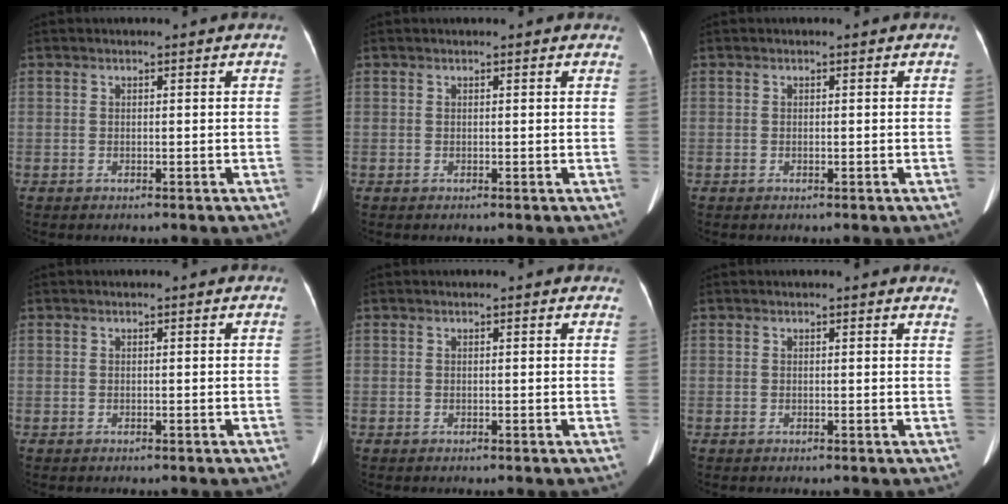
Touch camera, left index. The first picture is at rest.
{"total": 2.5, "force": [2.2, 0.8, 0.9], "torque": [-0.010, 0.008, 0.010]}
{"total": 0.0}
{"total": 0.0}
{"total": 2.5, "force": [2.1, 0.9, 0.9], "torque": [-0.007, 0.007, 0.009]}
{"total": 5.4, "force": [5.1, 1.1, 1.6], "torque": [-0.005, -0.006, 0.031]}